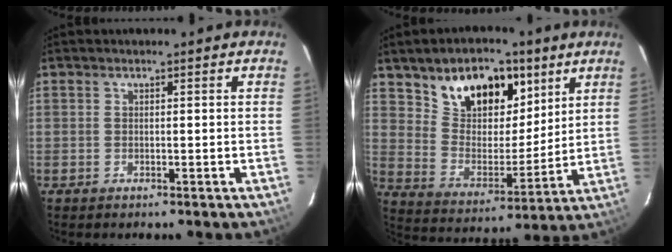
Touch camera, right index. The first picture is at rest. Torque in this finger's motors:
{"motor_torque": [1.11, 1.03, 0.45, 0.06]}